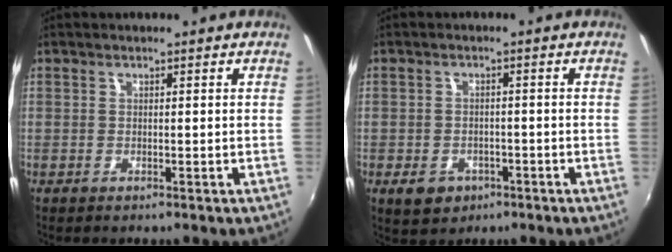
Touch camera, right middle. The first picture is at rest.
{"total": 4.8, "force": [-2.3, 3.6, 2.1], "torque": [-0.050, -0.001, -0.028]}